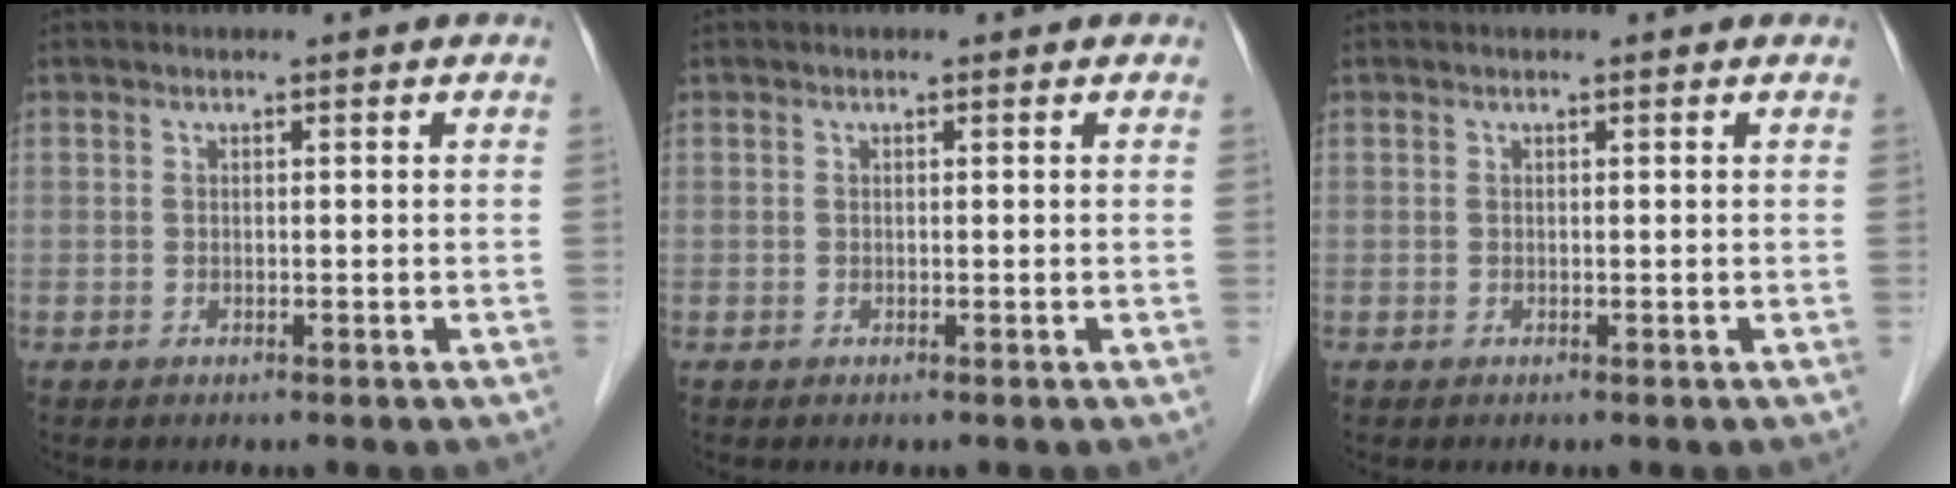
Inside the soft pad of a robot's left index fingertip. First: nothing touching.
{"total": 0.0}
{"total": 0.0}